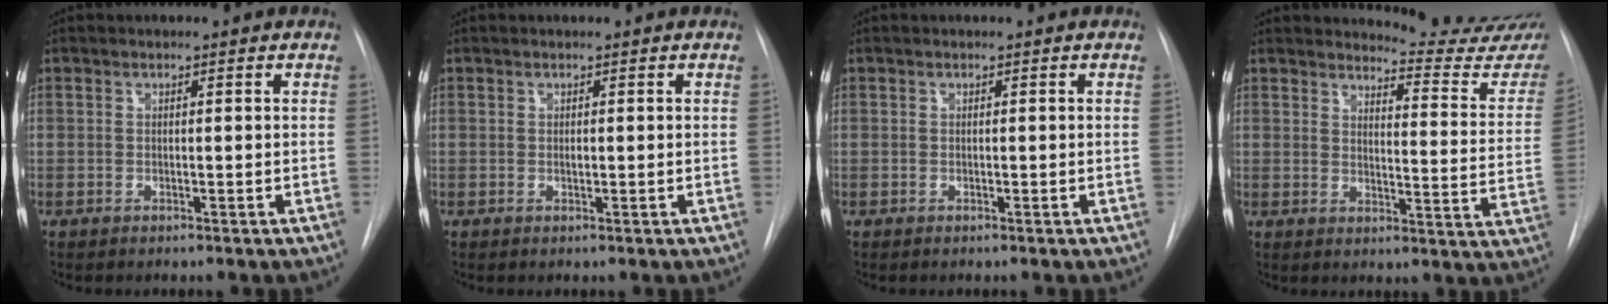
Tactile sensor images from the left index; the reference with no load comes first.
{"total": 1.0, "force": [-1.0, 0.0, 0.2], "torque": [-0.005, -0.005, -0.013]}
{"total": 0.0}
{"total": 14.3, "force": [14.2, 0.1, 1.8], "torque": [-0.007, -0.129, 0.140]}